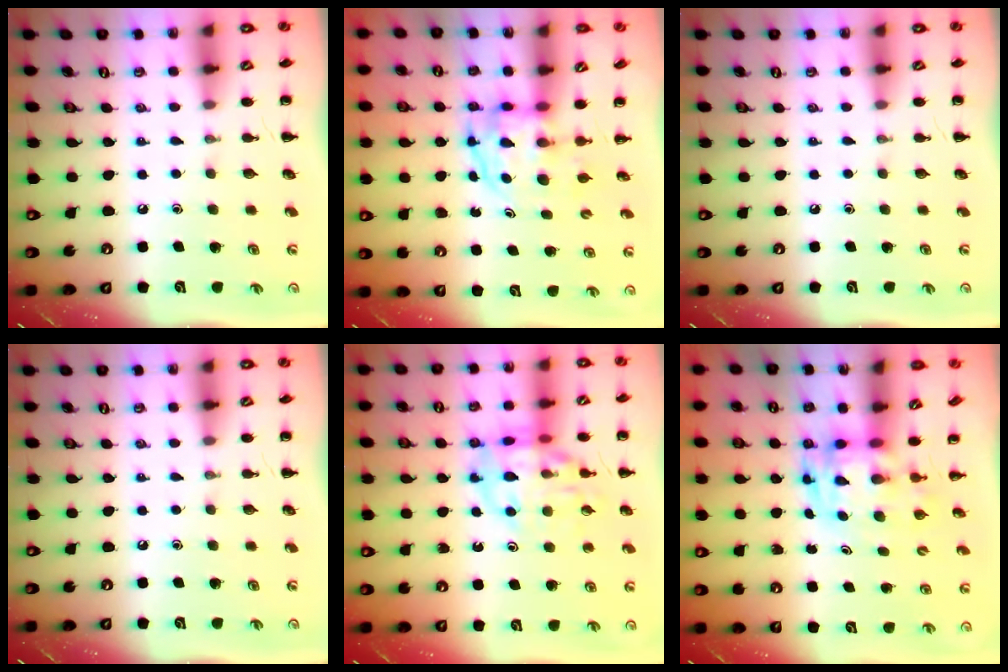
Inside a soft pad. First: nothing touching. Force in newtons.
{"total": 3.7, "press": 3.7, "slide": 0.2}
{"total": 0.0}
{"total": 0.0}
{"total": 14.0, "press": 13.8, "slide": 2.1}
{"total": 3.0, "press": 3.0, "slide": 0.6}